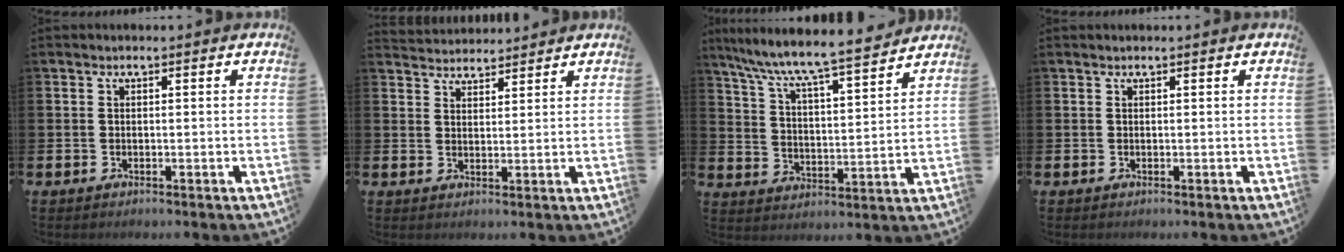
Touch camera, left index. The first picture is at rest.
{"total": 3.4, "force": [3.3, 0.7, -0.3], "torque": [0.004, -0.017, 0.061]}
{"total": 8.1, "force": [7.7, 0.1, 2.8], "torque": [-0.086, -0.064, 0.127]}
{"total": 0.0}